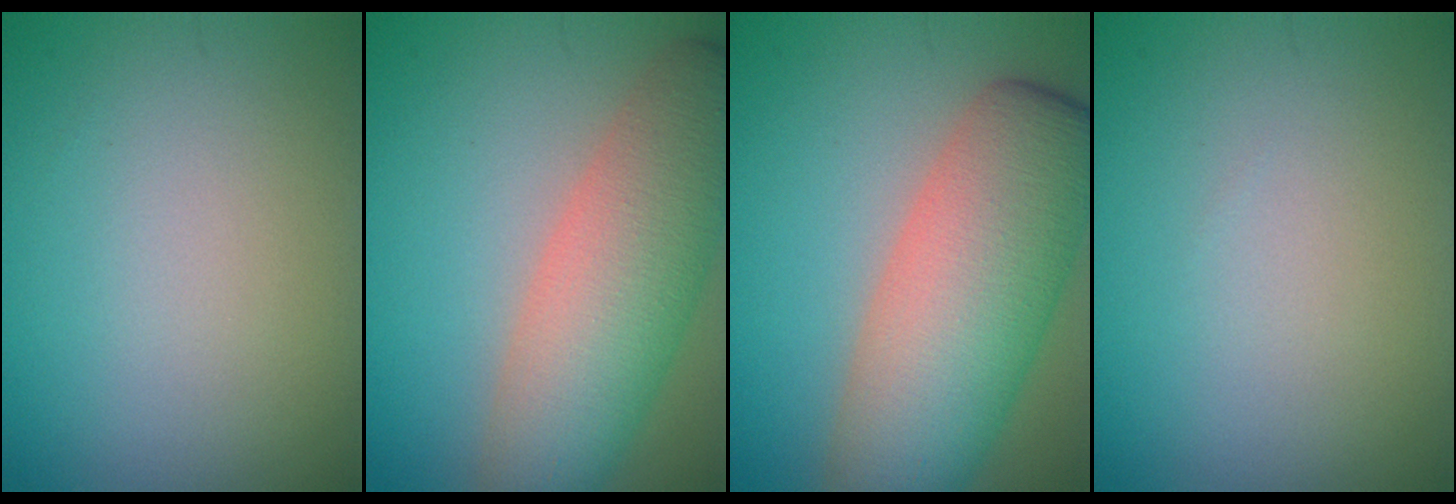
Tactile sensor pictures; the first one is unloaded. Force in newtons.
{"total": 8.2, "press": 8.2, "slide": 0.6}
{"total": 9.9, "press": 9.9, "slide": 0.5}
{"total": 0.0}